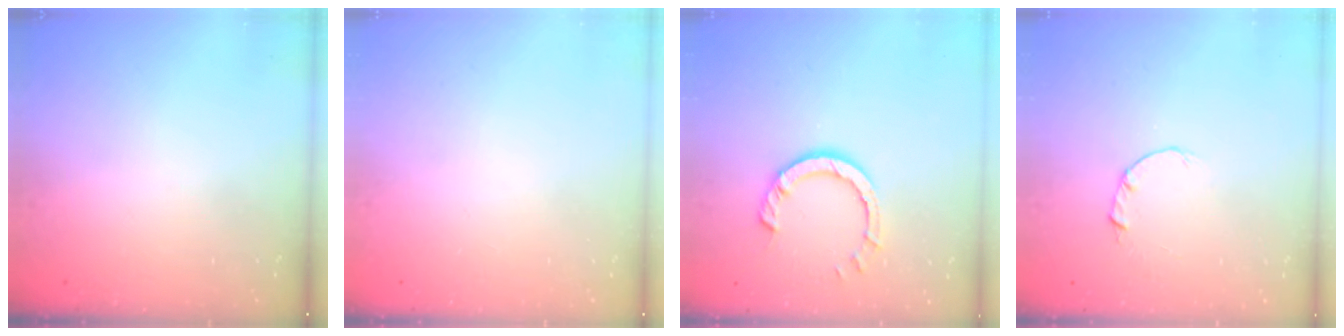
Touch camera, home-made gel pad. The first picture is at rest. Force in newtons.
{"total": 0.0}
{"total": 6.3, "press": 6.3, "slide": 0.6}
{"total": 2.0, "press": 2.0, "slide": 0.3}